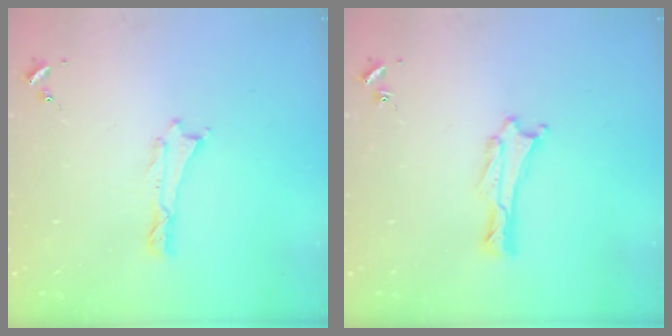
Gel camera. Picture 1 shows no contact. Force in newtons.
{"total": 0.6, "press": 0.5, "slide": 0.1}